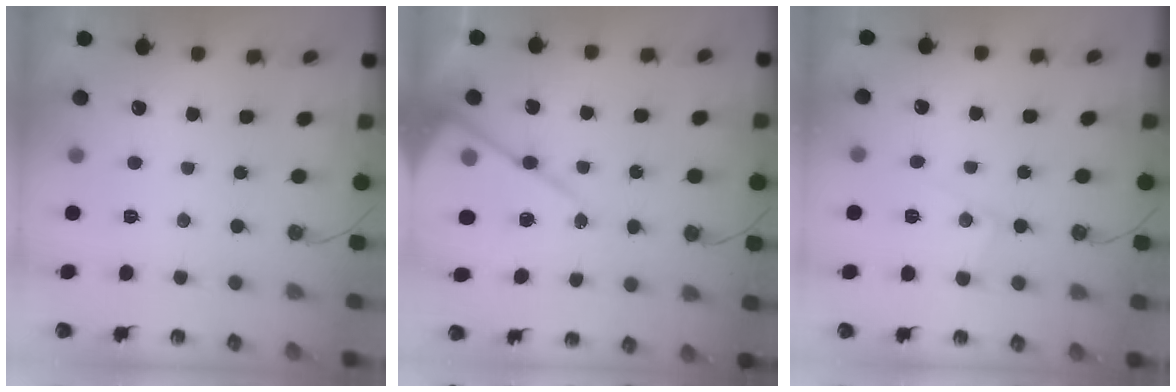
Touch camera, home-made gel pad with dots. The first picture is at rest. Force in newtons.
{"total": 16.5, "press": 16.4, "slide": 1.6}
{"total": 7.7, "press": 7.7, "slide": 0.6}